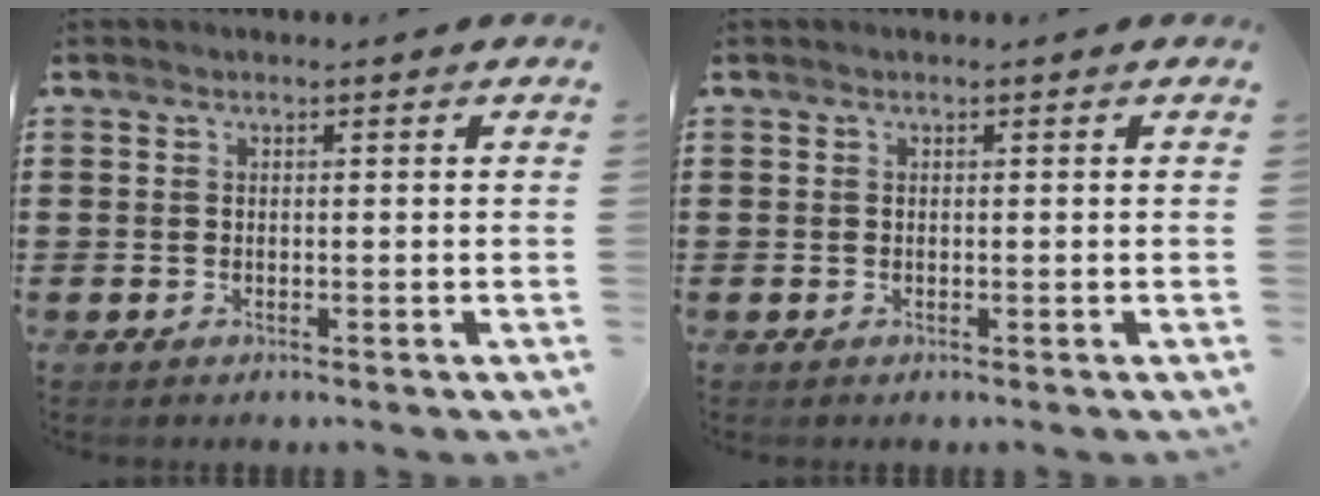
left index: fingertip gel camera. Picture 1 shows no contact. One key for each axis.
{"total": 0.0}